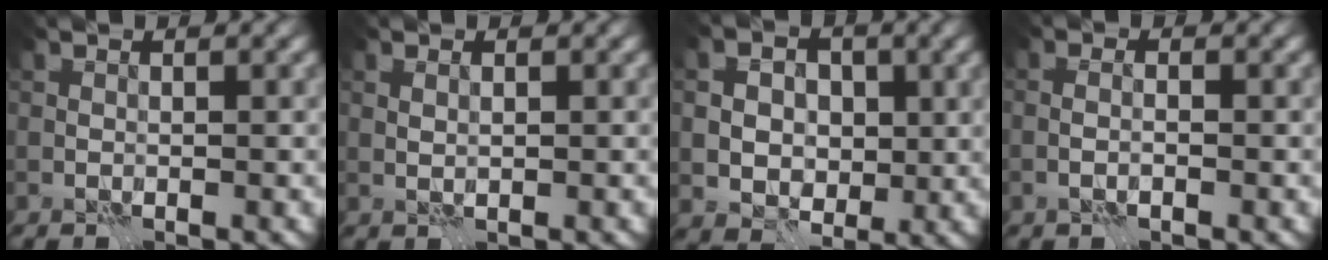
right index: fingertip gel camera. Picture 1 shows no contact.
{"total": 0.7, "force": [0.4, 0.2, 0.6], "torque": [-0.011, 0.001, 0.011]}
{"total": 5.2, "force": [0.3, 4.2, 3.0], "torque": [-0.045, 0.006, 0.000]}
{"total": 1.2, "force": [-0.6, 0.3, 1.0], "torque": [-0.014, 0.004, -0.014]}